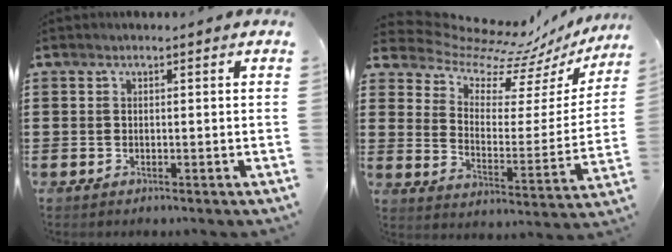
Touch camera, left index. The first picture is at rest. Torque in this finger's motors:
{"motor_torque": [1.08, -1.06, 0.08, -0.04]}